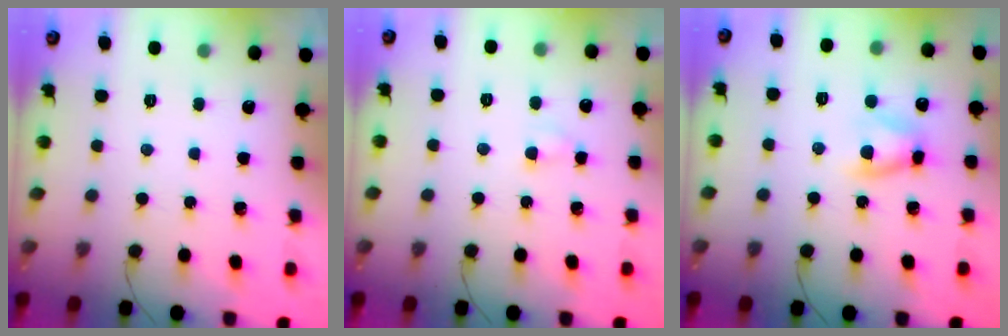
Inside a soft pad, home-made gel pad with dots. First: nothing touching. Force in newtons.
{"total": 2.7, "press": 2.5, "slide": 1.0}
{"total": 6.4, "press": 6.3, "slide": 0.9}